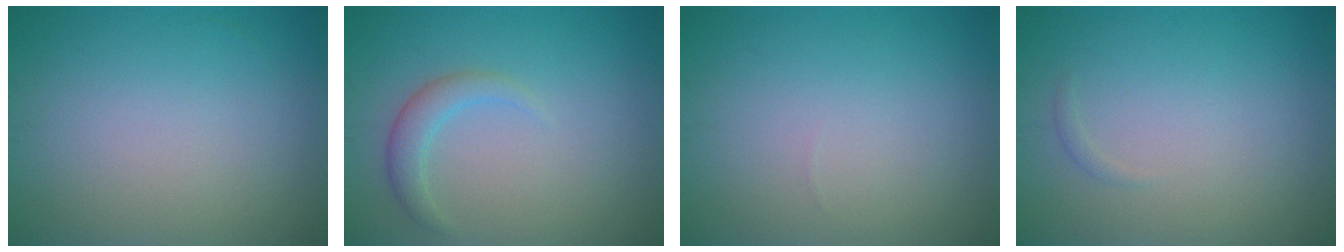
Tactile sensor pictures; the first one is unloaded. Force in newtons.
{"total": 2.0, "press": 2.0, "slide": 0.2}
{"total": 0.0}
{"total": 0.5, "press": 0.5, "slide": 0.0}